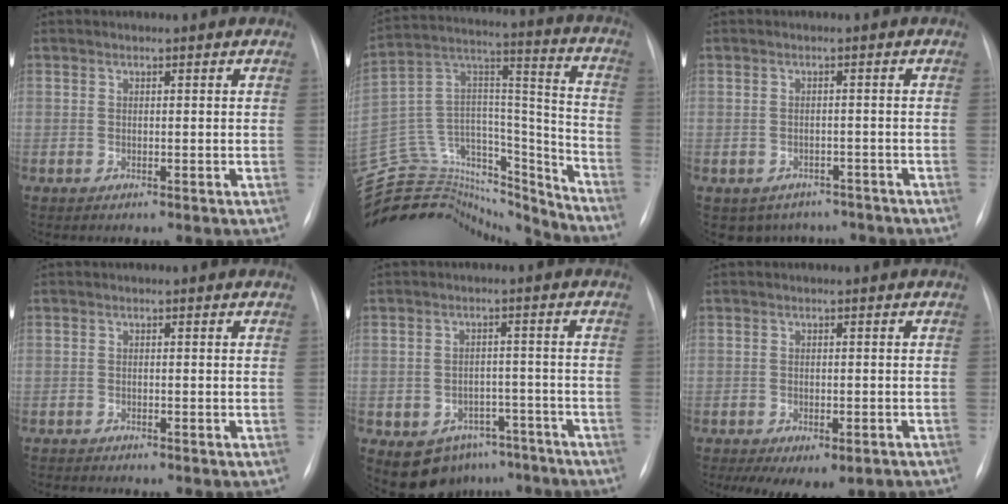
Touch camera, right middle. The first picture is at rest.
{"total": 30.1, "force": [-27.4, 9.5, 8.2], "torque": [-0.185, 0.037, -0.422]}
{"total": 5.6, "force": [-4.5, 3.4, 0.5], "torque": [0.005, 0.012, -0.053]}
{"total": 1.4, "force": [-1.4, 0.1, 0.2], "torque": [-0.003, -0.004, -0.020]}
{"total": 8.4, "force": [-5.7, 5.8, 2.4], "torque": [-0.022, 0.024, -0.072]}
{"total": 8.3, "force": [-5.5, 4.0, 4.8], "torque": [-0.062, 0.002, -0.074]}